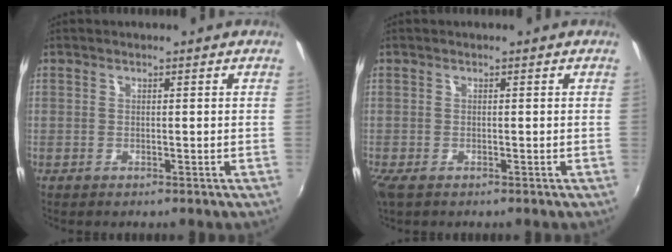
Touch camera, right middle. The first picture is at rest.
{"total": 2.1, "force": [-1.2, 0.9, 1.3], "torque": [-0.028, -0.010, -0.022]}